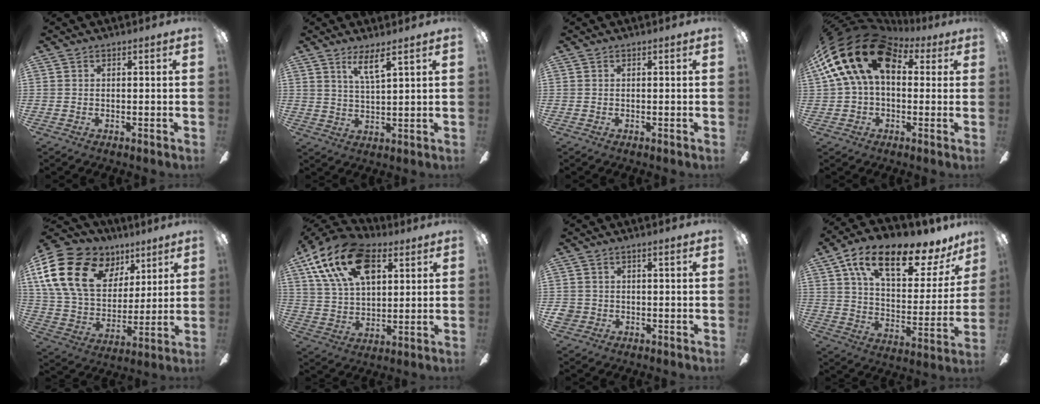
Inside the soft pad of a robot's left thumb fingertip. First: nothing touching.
{"total": 6.1, "force": [4.3, 1.1, 4.2], "torque": [-0.076, -0.017, 0.071]}
{"total": 0.0}
{"total": 20.6, "force": [7.0, 12.8, 14.5], "torque": [-0.282, -0.021, 0.117]}
{"total": 22.6, "force": [9.8, 15.5, 13.2], "torque": [-0.267, -0.027, 0.181]}
{"total": 20.8, "force": [10.3, 11.8, 13.7], "torque": [-0.256, -0.025, 0.182]}
{"total": 2.3, "force": [-0.7, 2.1, 0.8], "torque": [-0.020, 0.000, -0.016]}
{"total": 19.4, "force": [12.7, 8.0, 12.3], "torque": [-0.204, -0.071, 0.215]}